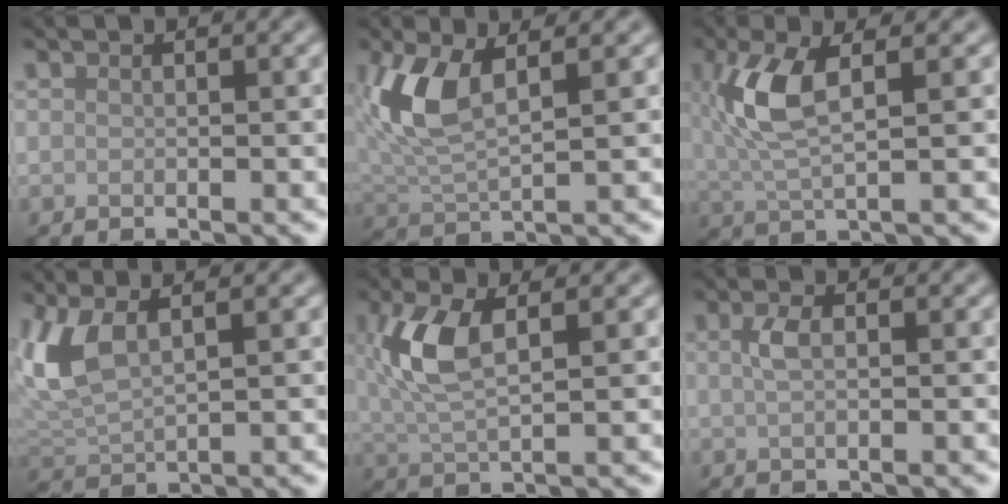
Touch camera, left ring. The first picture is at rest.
{"total": 5.4, "force": [1.8, 2.2, 4.6], "torque": [-0.111, 0.001, 0.038]}
{"total": 5.3, "force": [1.2, 1.7, 4.8], "torque": [-0.115, 0.005, 0.022]}
{"total": 4.7, "force": [2.2, 1.7, 3.8], "torque": [-0.097, 0.005, 0.046]}
{"total": 5.2, "force": [1.2, 2.0, 4.6], "torque": [-0.110, 0.008, 0.022]}
{"total": 1.6, "force": [0.3, 0.6, 1.5], "torque": [-0.031, 0.005, 0.005]}